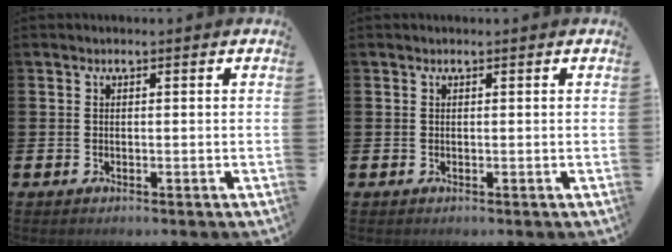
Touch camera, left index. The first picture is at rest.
{"total": 0.0}